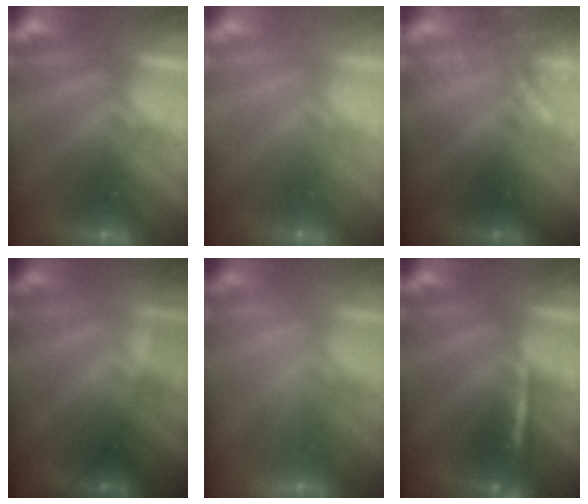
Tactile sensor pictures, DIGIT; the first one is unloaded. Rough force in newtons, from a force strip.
{"total": 8.9}
{"total": 2.1}
{"total": 1.3}
{"total": 2.2}
{"total": 2.4}